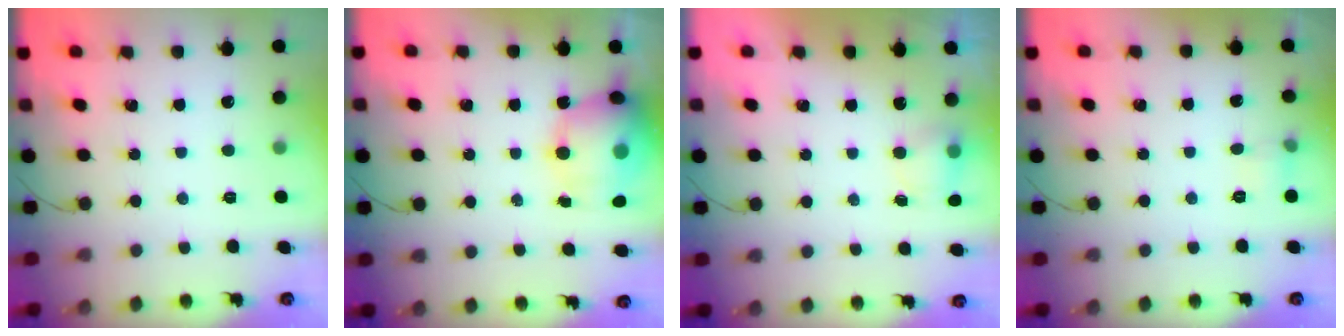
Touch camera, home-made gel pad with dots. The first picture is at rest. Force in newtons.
{"total": 18.0, "press": 17.5, "slide": 4.2}
{"total": 4.2, "press": 4.0, "slide": 1.0}
{"total": 4.7, "press": 4.5, "slide": 1.3}